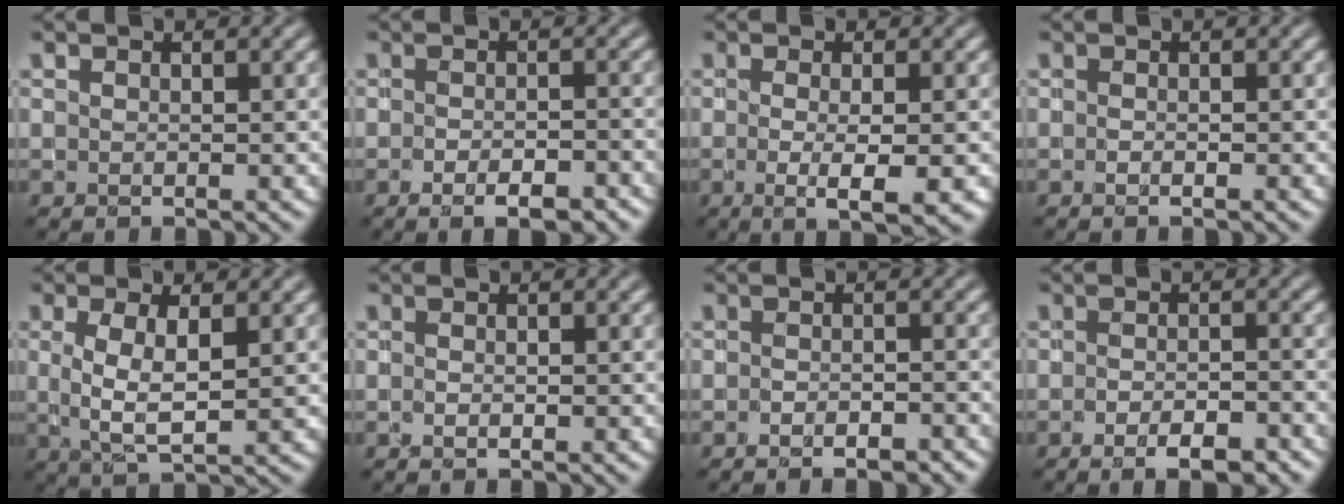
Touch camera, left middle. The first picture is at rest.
{"total": 3.4, "force": [-1.8, 1.3, 2.6], "torque": [-0.040, -0.001, -0.021]}
{"total": 3.8, "force": [-0.7, 0.8, 3.6], "torque": [-0.062, -0.012, -0.009]}
{"total": 0.6, "force": [-0.4, 0.1, 0.5], "torque": [-0.009, -0.002, -0.005]}
{"total": 3.9, "force": [0.5, 1.2, 3.7], "torque": [-0.077, -0.001, 0.012]}
{"total": 0.6, "force": [-0.2, 0.3, 0.4], "torque": [-0.013, -0.001, -0.002]}
{"total": 2.1, "force": [-1.4, 0.8, 1.3], "torque": [-0.016, 0.004, -0.020]}
{"total": 3.7, "force": [-2.1, 1.3, 2.8], "torque": [-0.042, 0.001, -0.026]}